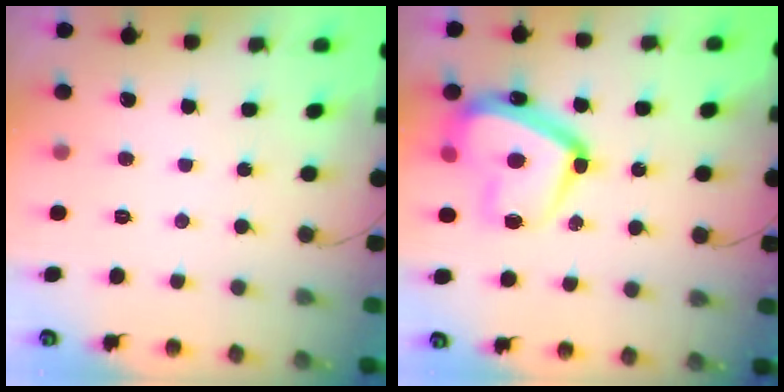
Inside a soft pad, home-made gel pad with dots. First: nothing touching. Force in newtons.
{"total": 18.4, "press": 18.3, "slide": 1.4}